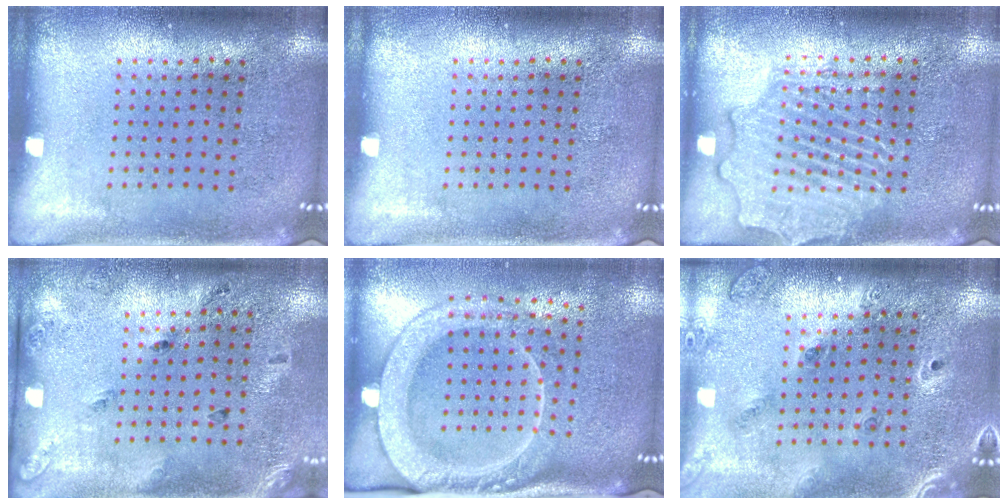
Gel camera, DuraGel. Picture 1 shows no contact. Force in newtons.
{"total": 0.0}
{"total": 3.6, "press": 3.6, "slide": 0.4}
{"total": 1.7, "press": 1.0, "slide": 1.4}
{"total": 2.5, "press": 2.0, "slide": 1.5}
{"total": 1.5, "press": 1.4, "slide": 0.6}